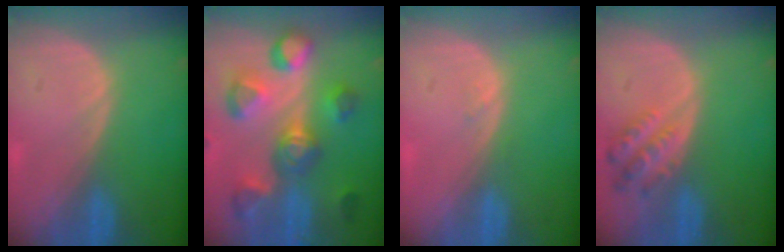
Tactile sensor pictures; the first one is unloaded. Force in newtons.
{"total": 10.0, "press": 9.8, "slide": 2.1}
{"total": 0.7, "press": 0.6, "slide": 0.3}
{"total": 4.9, "press": 4.8, "slide": 1.1}